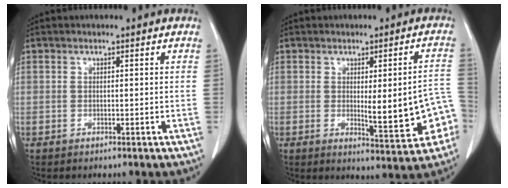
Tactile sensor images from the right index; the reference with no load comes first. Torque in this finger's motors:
{"motor_torque": [0.67, 0.13, 0.19, 0.07]}